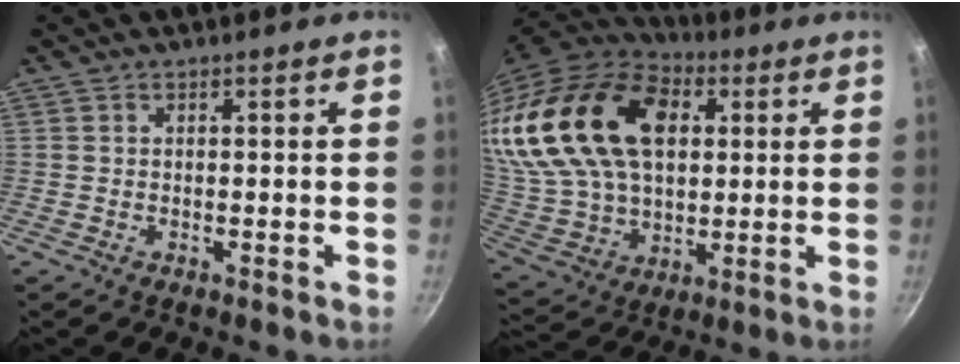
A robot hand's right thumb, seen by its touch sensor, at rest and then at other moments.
{"total": 30.4, "force": [8.8, 19.6, 21.5], "torque": [-0.418, 0.000, 0.162]}